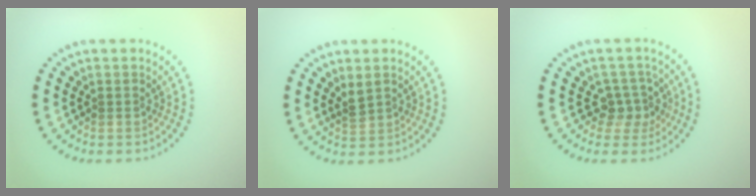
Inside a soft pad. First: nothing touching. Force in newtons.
{"total": 1.3, "press": 1.1, "slide": 0.7}
{"total": 2.4, "press": 1.9, "slide": 1.5}